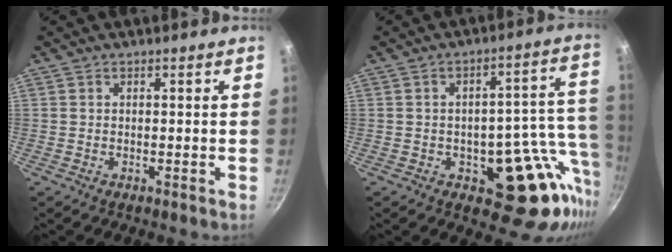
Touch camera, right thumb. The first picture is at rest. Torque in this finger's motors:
{"motor_torque": [1.74, 1.01, 1.41, -0.98, 0.03]}